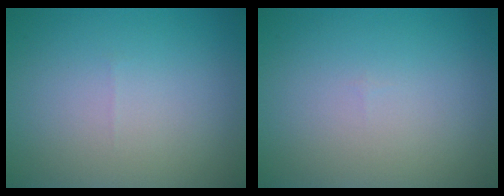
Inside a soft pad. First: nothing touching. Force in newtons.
{"total": 0.0}